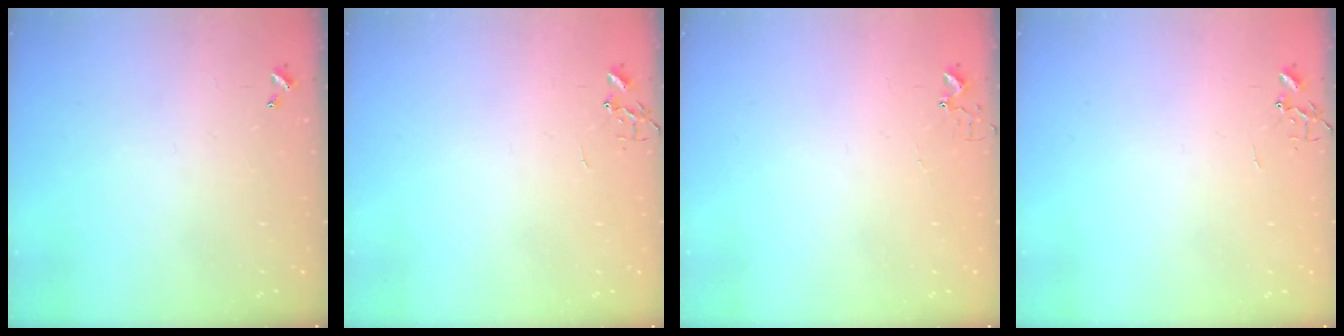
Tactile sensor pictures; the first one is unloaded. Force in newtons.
{"total": 0.0}
{"total": 2.9, "press": 2.9, "slide": 0.3}
{"total": 0.0}